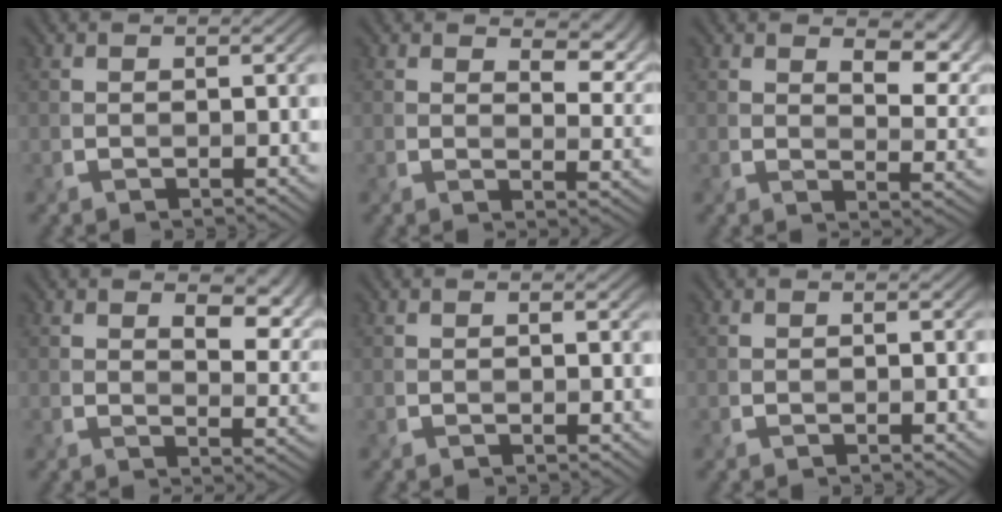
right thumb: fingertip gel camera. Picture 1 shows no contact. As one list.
[{"total": 6.5, "force": [4.2, 2.9, 4.0], "torque": [-0.054, -0.002, 0.065]}, {"total": 7.4, "force": [4.3, 3.2, 5.2], "torque": [-0.080, -0.005, 0.069]}, {"total": 6.9, "force": [3.5, 3.2, 5.0], "torque": [-0.077, -0.007, 0.057]}, {"total": 0.6, "force": [0.3, 0.2, 0.5], "torque": [-0.007, -0.002, 0.006]}, {"total": 0.0}]